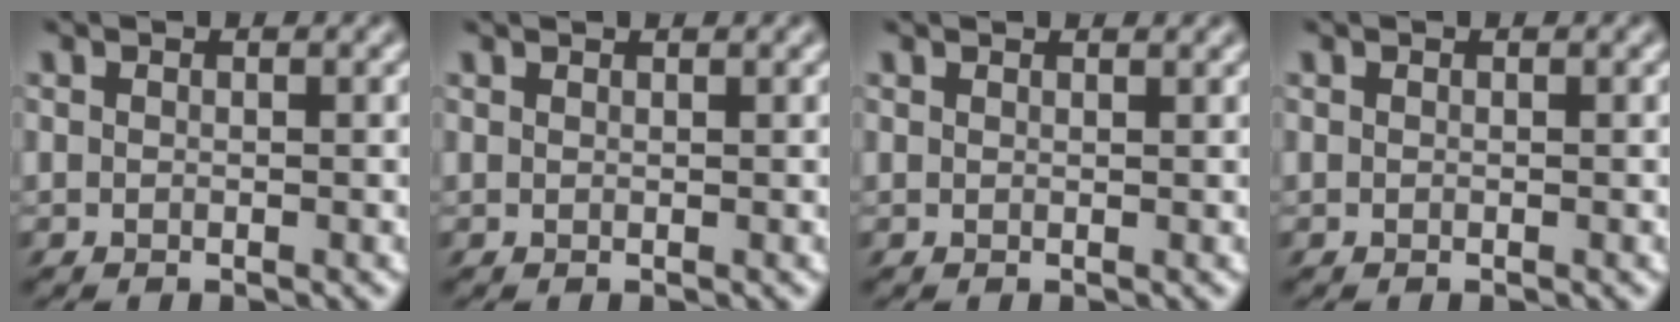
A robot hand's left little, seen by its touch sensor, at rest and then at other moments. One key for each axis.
{"total": 0.7, "fx": 0.6, "fy": -0.2, "fz": 0.0, "tx": 0.000, "ty": 0.005, "tz": 0.015}
{"total": 0.9, "fx": 0.9, "fy": 0.0, "fz": 0.1, "tx": -0.007, "ty": 0.007, "tz": 0.022}
{"total": 0.0}